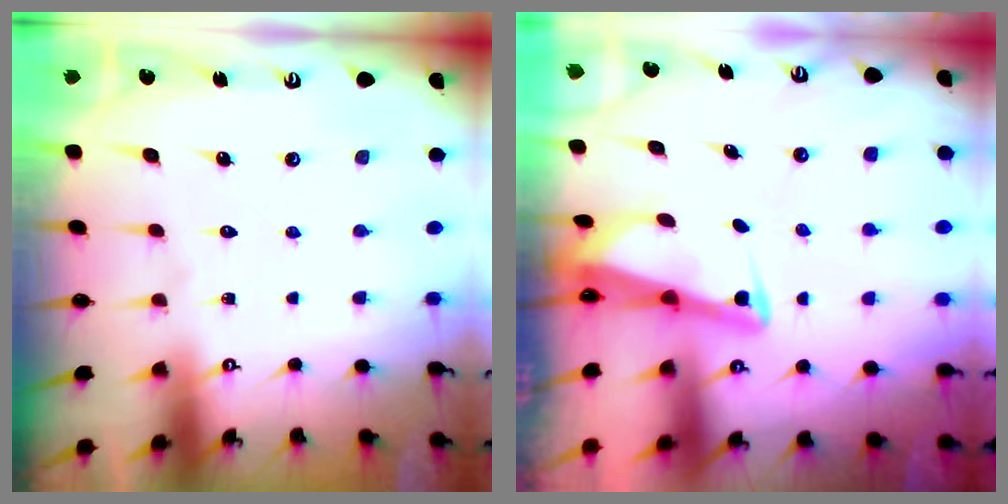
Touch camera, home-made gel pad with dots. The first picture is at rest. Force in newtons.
{"total": 2.7, "press": 2.7, "slide": 0.2}